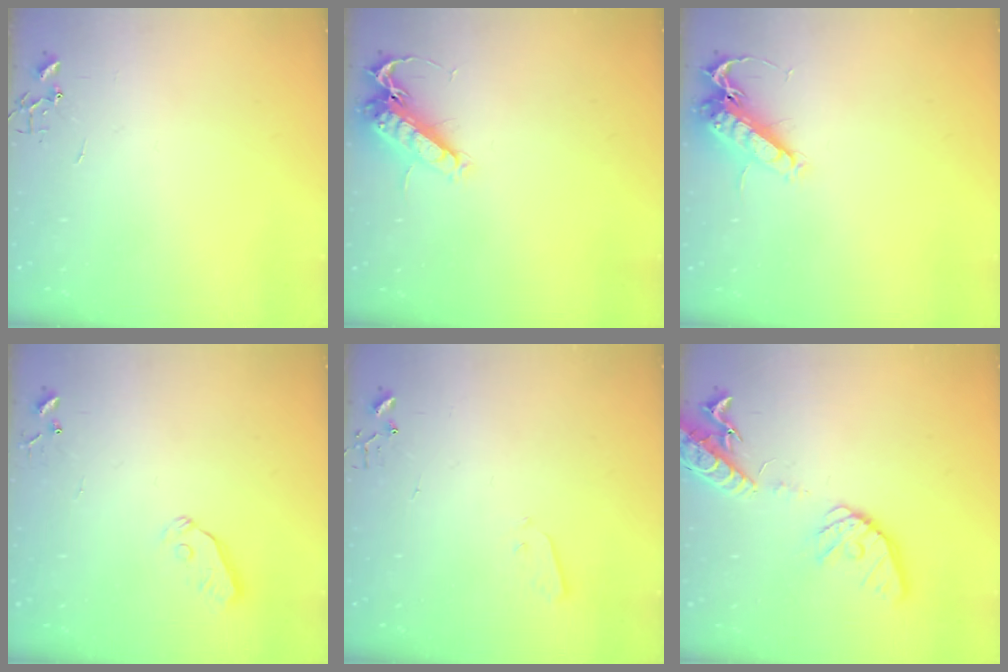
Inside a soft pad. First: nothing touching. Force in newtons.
{"total": 13.8, "press": 13.7, "slide": 1.5}
{"total": 13.8, "press": 13.7, "slide": 1.5}
{"total": 3.0, "press": 3.0, "slide": 0.3}
{"total": 2.8, "press": 2.7, "slide": 0.4}
{"total": 16.0, "press": 15.8, "slide": 2.5}